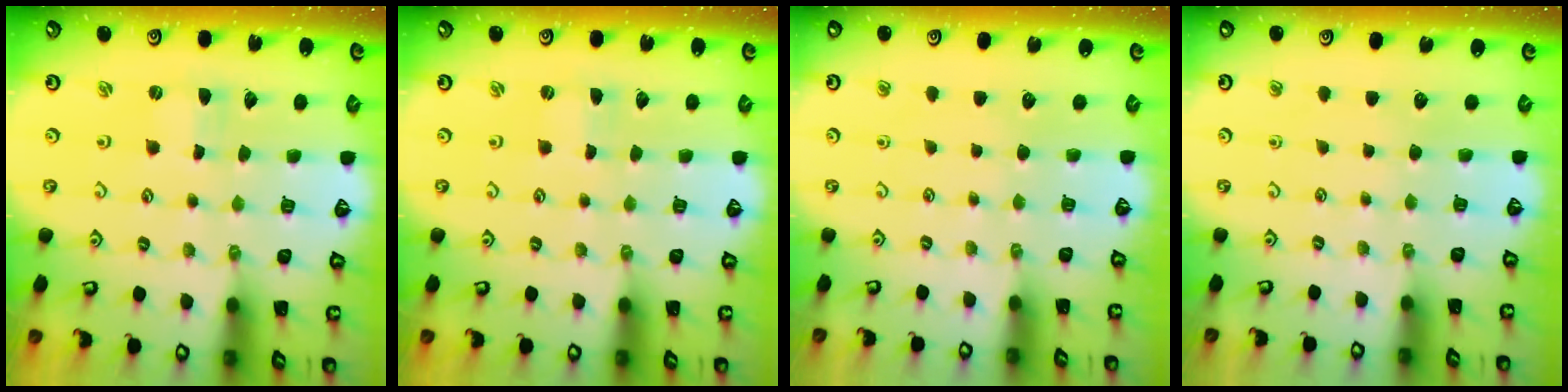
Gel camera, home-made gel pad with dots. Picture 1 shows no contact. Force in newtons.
{"total": 0.0}
{"total": 0.0}
{"total": 0.0}